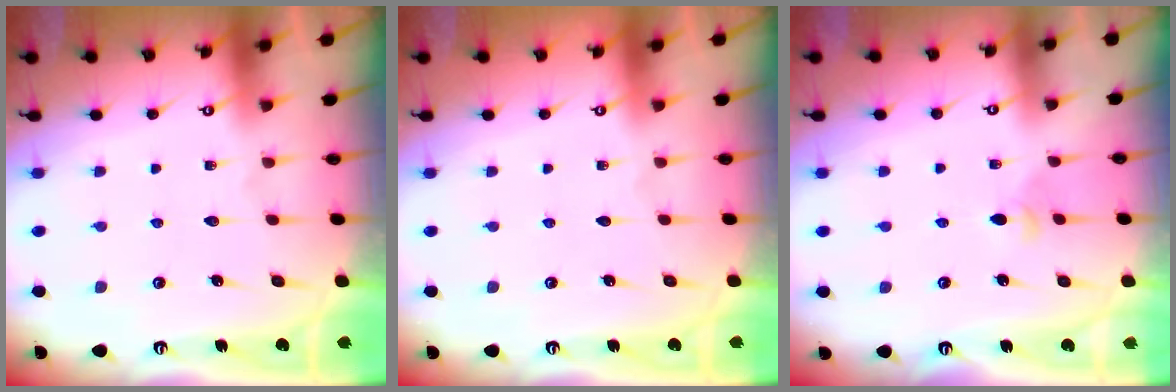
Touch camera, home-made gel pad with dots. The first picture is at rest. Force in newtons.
{"total": 0.0}
{"total": 3.2, "press": 3.1, "slide": 0.8}